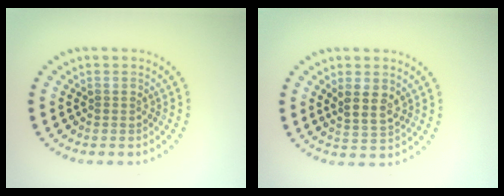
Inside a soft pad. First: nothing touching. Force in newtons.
{"total": 2.4, "press": 2.2, "slide": 1.0}